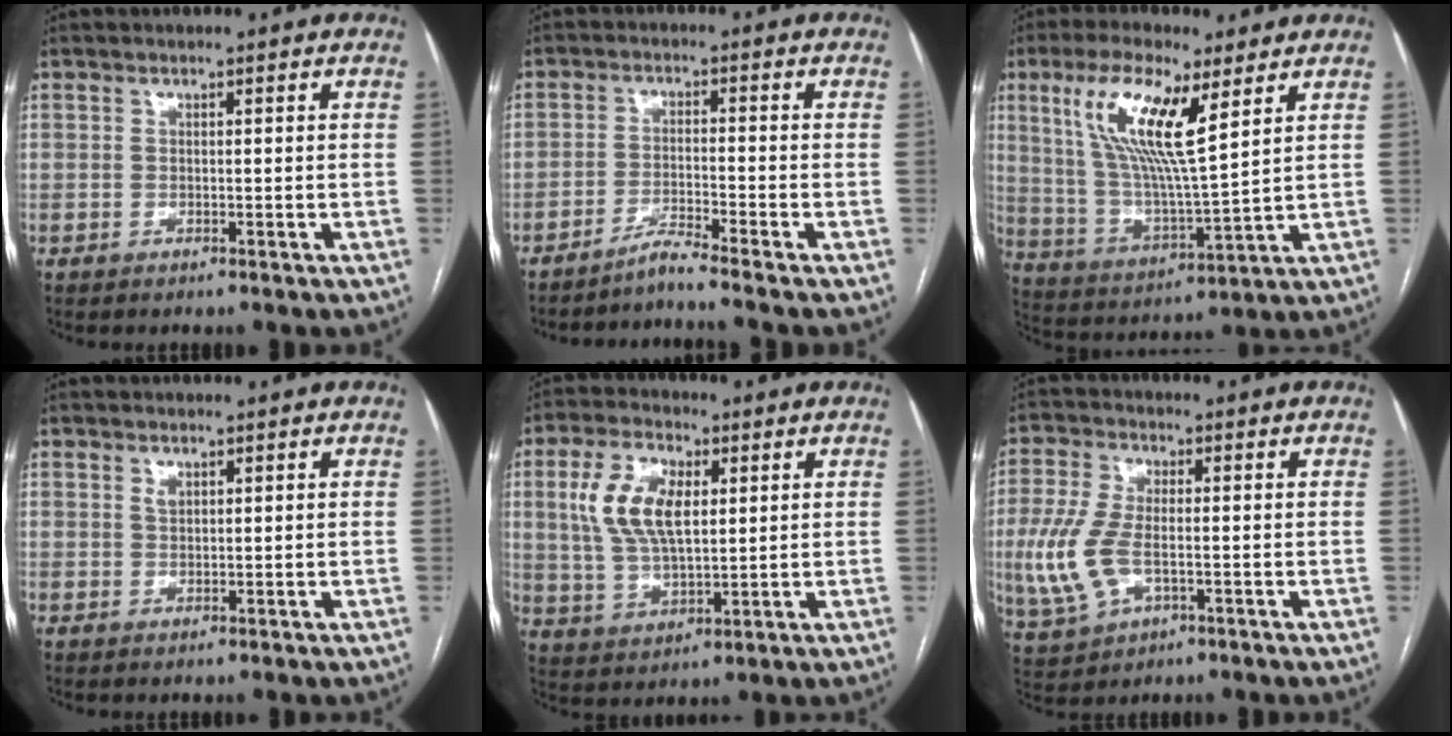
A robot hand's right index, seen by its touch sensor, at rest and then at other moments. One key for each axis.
{"total": 3.8, "fx": -3.2, "fy": -1.8, "fz": 0.9, "tx": -0.019, "ty": -0.018, "tz": -0.062}
{"total": 14.3, "fx": 6.4, "fy": 2.5, "fz": 12.6, "tx": -0.260, "ty": 0.004, "tz": 0.121}
{"total": 1.2, "fx": 0.7, "fy": 0.7, "fz": 0.6, "tx": -0.010, "ty": 0.000, "tz": 0.013}
{"total": 10.6, "fx": 2.7, "fy": 4.9, "fz": 9.0, "tx": -0.196, "ty": 0.014, "tz": 0.054}
{"total": 9.4, "fx": -1.7, "fy": 4.8, "fz": 7.9, "tx": -0.197, "ty": -0.002, "tz": -0.026}